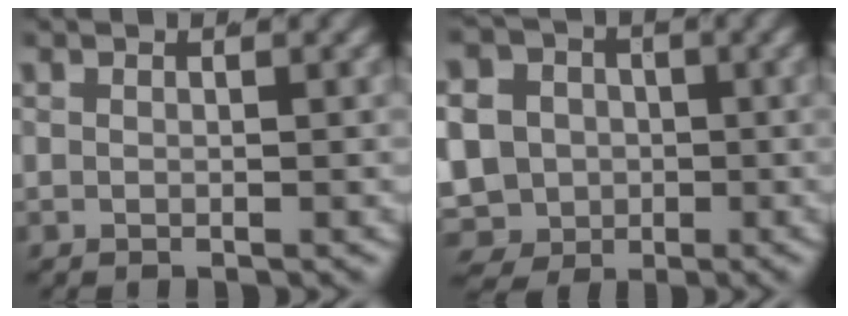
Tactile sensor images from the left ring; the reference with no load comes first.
{"total": 15.7, "force": [-3.5, 14.5, 4.9], "torque": [-0.136, -0.058, -0.074]}